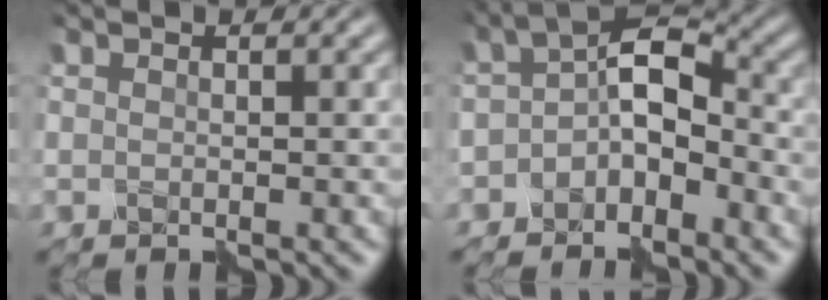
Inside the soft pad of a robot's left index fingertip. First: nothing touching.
{"total": 5.2, "force": [-2.1, 3.0, 3.7], "torque": [-0.057, 0.016, -0.051]}